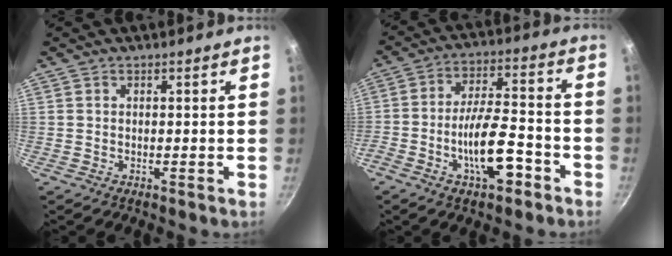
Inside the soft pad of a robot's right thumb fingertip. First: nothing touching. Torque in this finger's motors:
{"motor_torque": [1.58, -0.53, 1.42, -1.35, 0.37]}